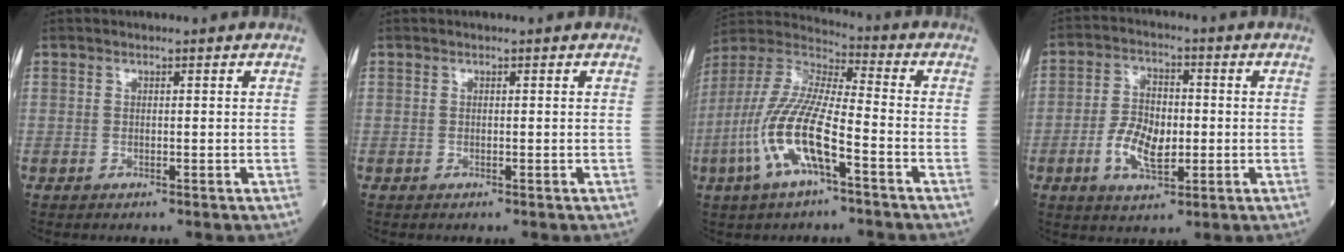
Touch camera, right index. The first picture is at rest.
{"total": 0.0}
{"total": 14.2, "force": [-5.4, 3.1, 12.8], "torque": [-0.282, -0.003, -0.104]}
{"total": 7.9, "force": [-1.8, 3.9, 6.6], "torque": [-0.132, 0.007, -0.030]}